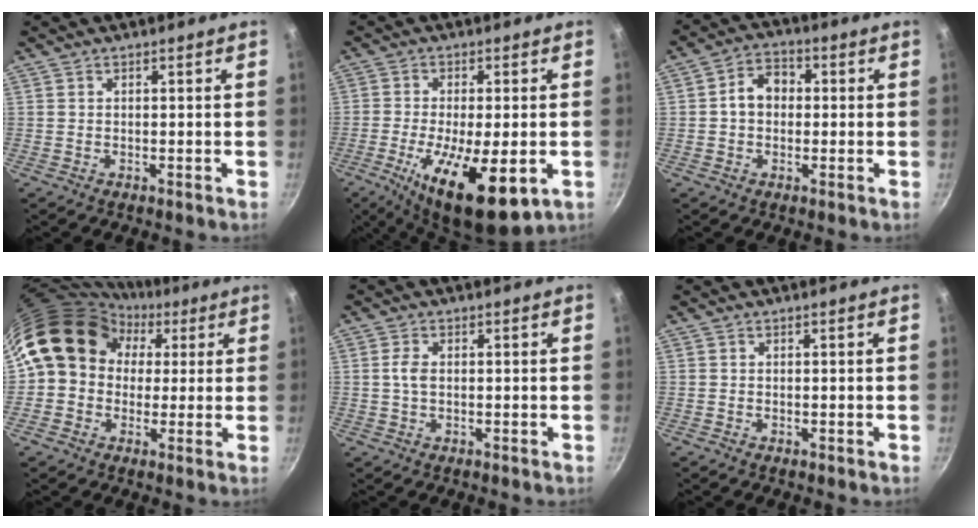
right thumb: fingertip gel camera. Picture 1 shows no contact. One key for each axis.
{"total": 16.2, "fx": -5.3, "fy": 5.4, "fz": 14.3, "tx": -0.247, "ty": -0.013, "tz": -0.084}
{"total": 6.4, "fx": 0.2, "fy": 5.0, "fz": 3.9, "tx": -0.037, "ty": 0.020, "tz": -0.008}
{"total": 14.4, "fx": 3.0, "fy": 12.2, "fz": 7.1, "tx": -0.082, "ty": 0.032, "tz": 0.033}
{"total": 2.5, "fx": 0.0, "fy": 1.5, "fz": 2.0, "tx": -0.042, "ty": 0.006, "tz": -0.003}
{"total": 0.0}